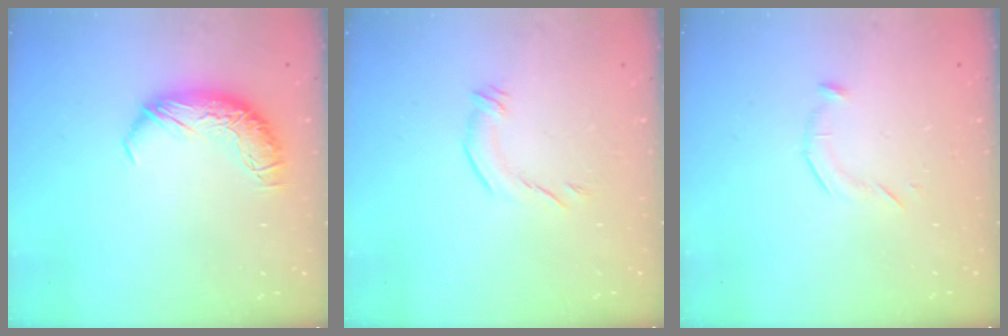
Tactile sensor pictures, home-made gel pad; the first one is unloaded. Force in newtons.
{"total": 4.7, "press": 4.6, "slide": 1.0}
{"total": 5.5, "press": 5.3, "slide": 1.2}